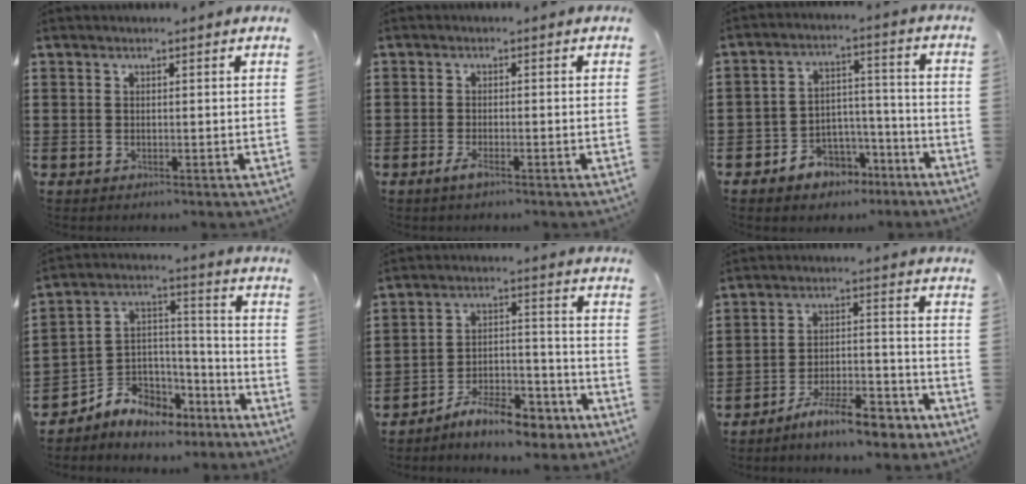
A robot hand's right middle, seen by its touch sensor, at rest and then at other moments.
{"total": 1.8, "force": [-1.1, 0.3, 1.5], "torque": [-0.033, -0.006, -0.021]}
{"total": 5.1, "force": [-4.1, 3.1, 0.5], "torque": [-0.016, 0.015, -0.078]}
{"total": 6.0, "force": [-5.3, 2.7, -0.9], "torque": [-0.001, 0.002, -0.105]}
{"total": 8.8, "force": [-7.7, 2.1, 3.6], "torque": [-0.055, 0.026, -0.142]}
{"total": 9.3, "force": [-7.9, 1.7, 4.7], "torque": [-0.075, 0.022, -0.144]}